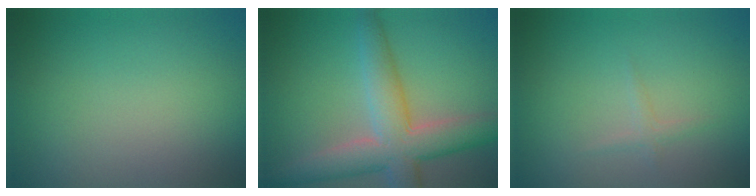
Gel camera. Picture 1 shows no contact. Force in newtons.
{"total": 6.4, "press": 6.4, "slide": 0.6}
{"total": 0.8, "press": 0.8, "slide": 0.0}